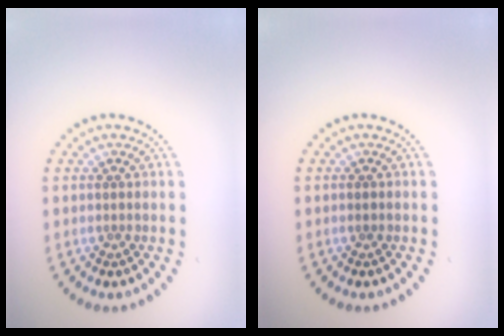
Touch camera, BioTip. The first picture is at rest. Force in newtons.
{"total": 0.7, "press": 0.7, "slide": 0.2}